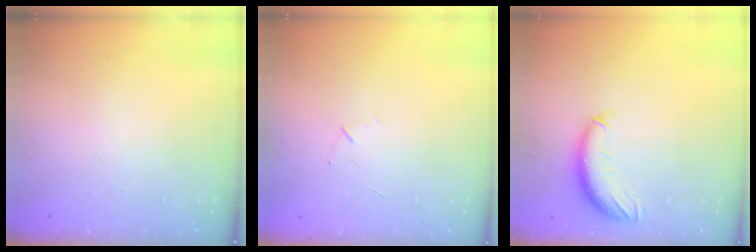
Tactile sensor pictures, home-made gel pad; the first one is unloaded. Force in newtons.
{"total": 3.6, "press": 3.5, "slide": 0.9}
{"total": 10.2, "press": 10.0, "slide": 2.1}